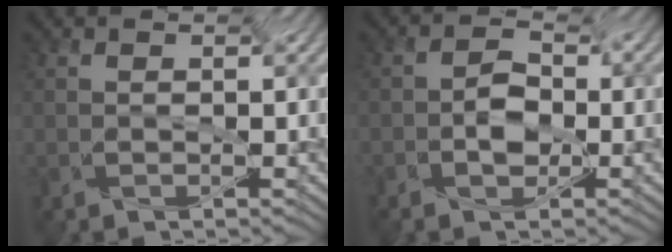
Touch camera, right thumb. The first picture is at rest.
{"total": 3.1, "force": [-2.9, 0.9, 0.5], "torque": [-0.017, -0.001, -0.055]}